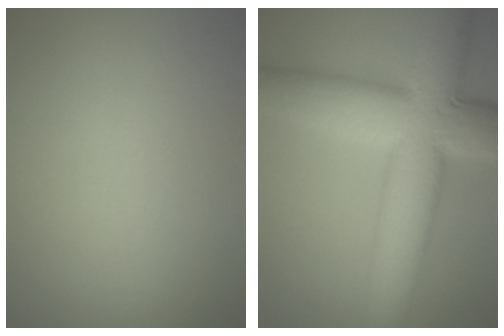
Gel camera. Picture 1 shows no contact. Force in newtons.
{"total": 12.2, "press": 12.2, "slide": 0.2}